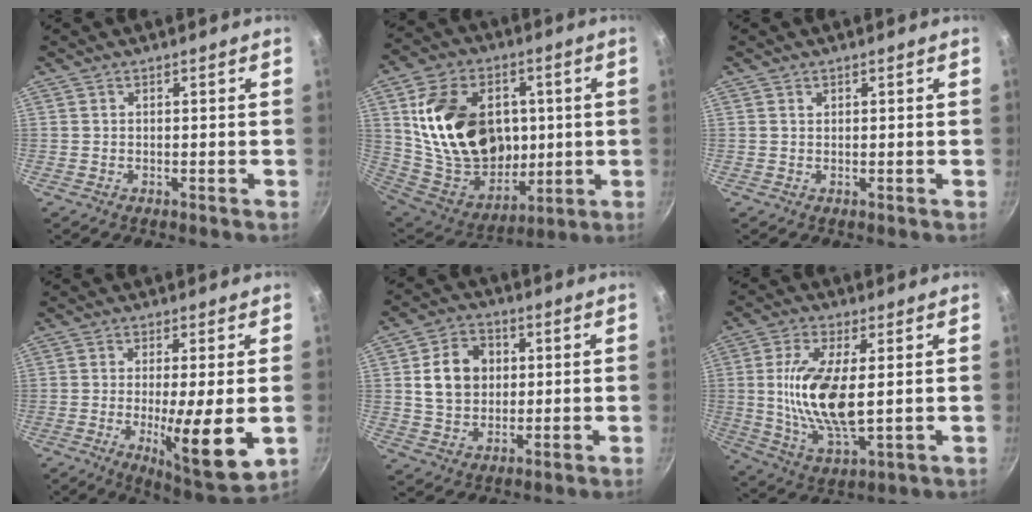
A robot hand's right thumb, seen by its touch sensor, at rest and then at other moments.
{"total": 25.8, "force": [4.3, 19.0, 16.9], "torque": [-0.260, -0.009, 0.093]}
{"total": 0.5, "force": [0.3, 0.4, 0.2], "torque": [-0.001, 0.001, 0.005]}
{"total": 12.2, "force": [-1.8, 2.0, 11.9], "torque": [-0.187, -0.017, -0.021]}
{"total": 10.7, "force": [1.8, 8.5, 6.2], "torque": [-0.081, 0.007, 0.029]}
{"total": 14.8, "force": [1.3, 6.1, 13.4], "torque": [-0.256, -0.013, 0.027]}